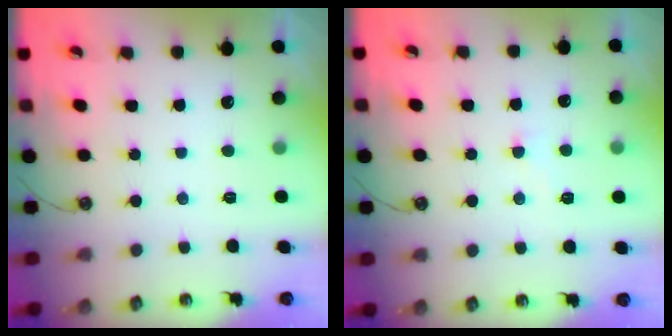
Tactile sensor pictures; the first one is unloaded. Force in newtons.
{"total": 1.5, "press": 1.2, "slide": 0.8}